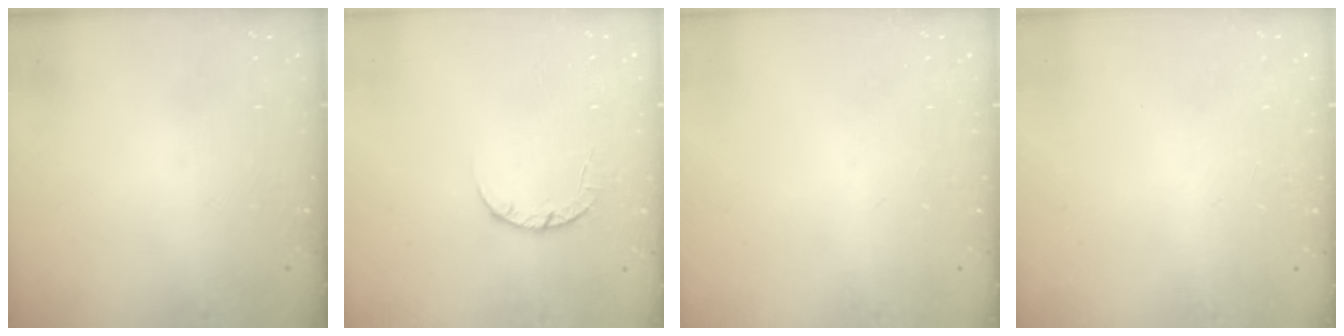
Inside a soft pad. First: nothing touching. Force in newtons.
{"total": 3.7, "press": 3.7, "slide": 0.5}
{"total": 0.0}
{"total": 2.6, "press": 2.6, "slide": 0.2}